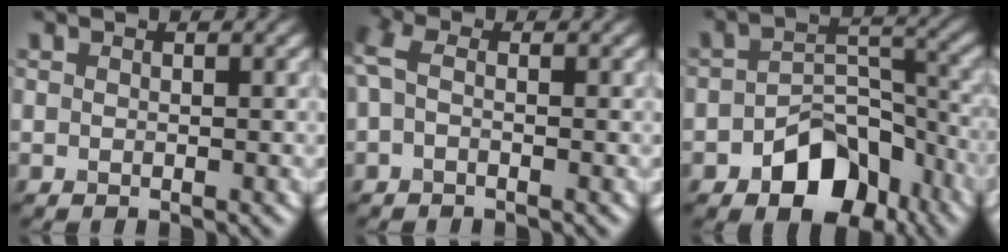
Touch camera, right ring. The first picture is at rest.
{"total": 2.4, "force": [-0.1, 1.5, 1.9], "torque": [-0.049, 0.006, -0.009]}
{"total": 7.6, "force": [-4.2, 4.7, 4.2], "torque": [-0.050, -0.005, -0.071]}